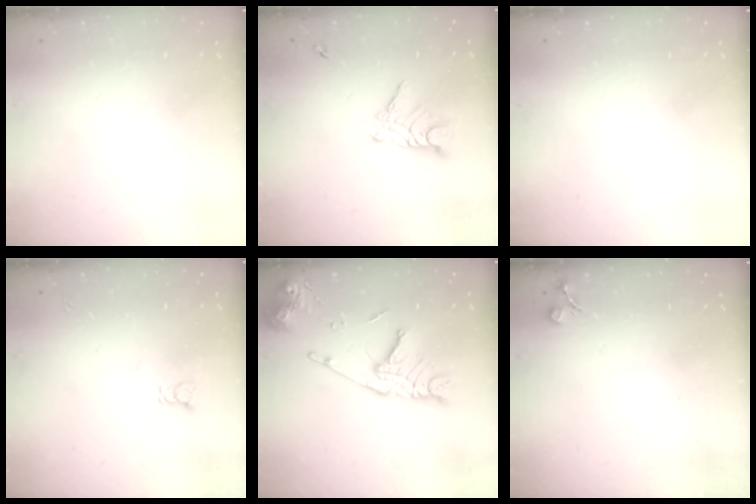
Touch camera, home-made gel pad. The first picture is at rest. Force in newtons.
{"total": 8.4, "press": 8.4, "slide": 0.7}
{"total": 0.0}
{"total": 2.0, "press": 2.0, "slide": 0.2}
{"total": 16.1, "press": 16.1, "slide": 1.6}
{"total": 4.1, "press": 4.0, "slide": 0.6}